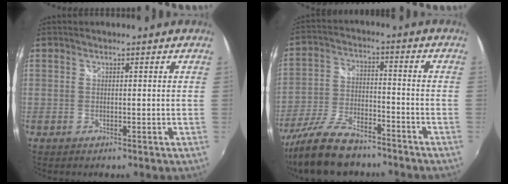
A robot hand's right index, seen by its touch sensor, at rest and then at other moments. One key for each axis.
{"total": 16.0, "fx": -12.7, "fy": 5.5, "fz": 8.0, "tx": -0.179, "ty": -0.028, "tz": -0.228}